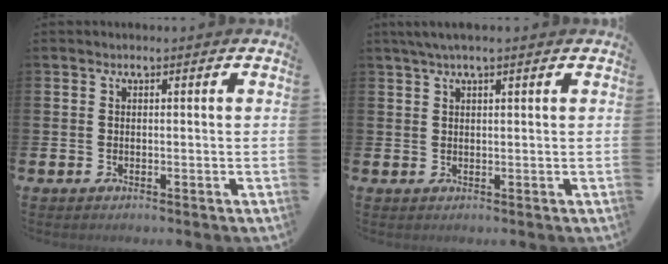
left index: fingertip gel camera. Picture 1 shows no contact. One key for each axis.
{"total": 2.3, "fx": 1.8, "fy": 0.2, "fz": 1.5, "tx": -0.029, "ty": 0.004, "tz": 0.031}